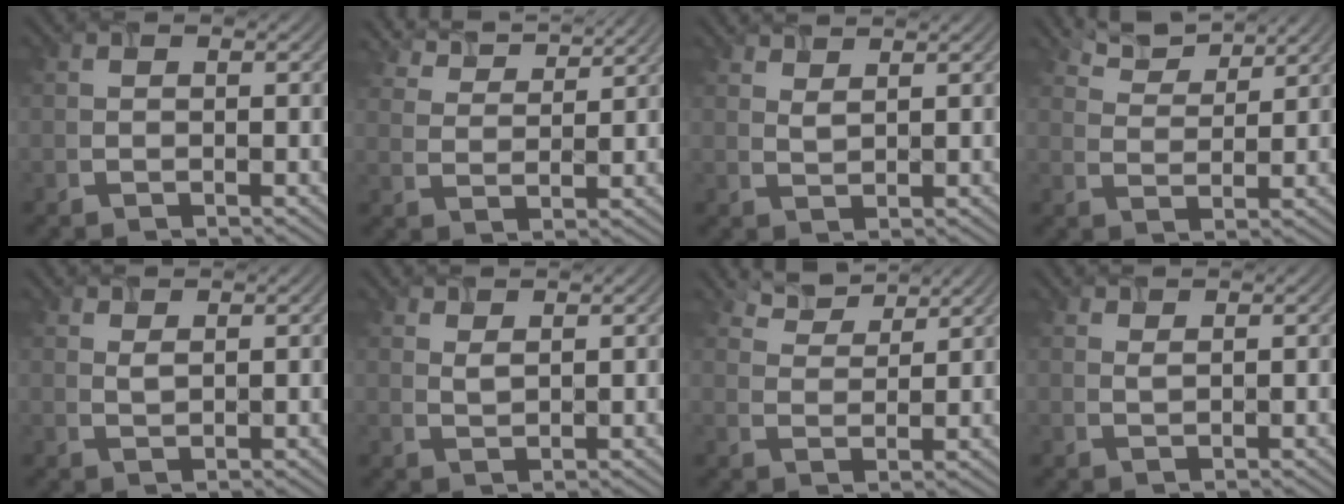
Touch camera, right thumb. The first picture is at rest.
{"total": 5.0, "force": [4.4, 1.3, 1.9], "torque": [-0.053, 0.015, 0.095]}
{"total": 2.1, "force": [1.9, 0.3, 0.8], "torque": [-0.012, 0.002, 0.042]}
{"total": 4.3, "force": [3.7, 1.2, 1.9], "torque": [-0.047, 0.012, 0.084]}
{"total": 1.7, "force": [1.5, 0.3, 0.7], "torque": [-0.012, 0.003, 0.033]}
{"total": 2.0, "force": [1.8, 0.3, 0.8], "torque": [-0.014, 0.002, 0.039]}
{"total": 3.8, "force": [3.2, 1.2, 1.5], "torque": [-0.037, 0.010, 0.076]}
{"total": 1.5, "force": [1.4, 0.0, 0.5], "torque": [-0.007, 0.003, 0.029]}